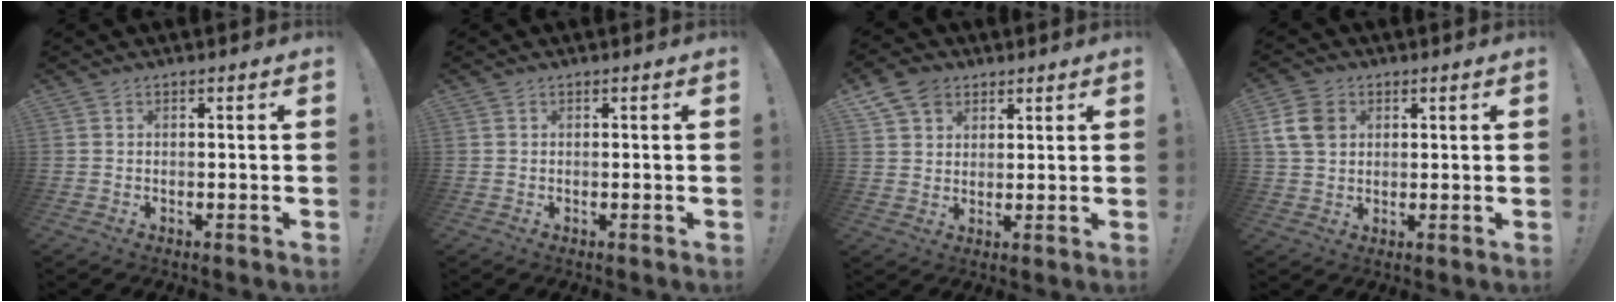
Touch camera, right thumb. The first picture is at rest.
{"total": 0.0}
{"total": 8.2, "force": [4.9, 6.0, 2.9], "torque": [-0.057, -0.021, 0.100]}
{"total": 9.5, "force": [2.8, 7.2, 5.5], "torque": [-0.106, -0.002, 0.055]}